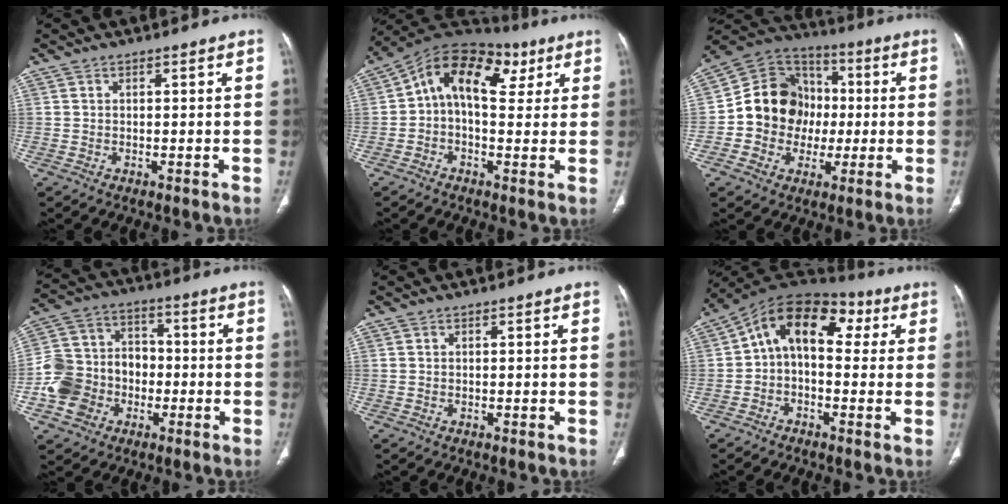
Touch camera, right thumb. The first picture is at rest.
{"total": 15.1, "force": [4.4, 9.2, 11.1], "torque": [-0.137, 0.035, 0.061]}
{"total": 16.1, "force": [-0.7, 14.1, 7.8], "torque": [-0.089, 0.032, -0.017]}
{"total": 13.5, "force": [-4.0, 11.5, 5.9], "torque": [-0.086, 0.043, -0.074]}
{"total": 0.0}
{"total": 13.8, "force": [2.9, 8.6, 10.3], "torque": [-0.121, 0.049, 0.033]}